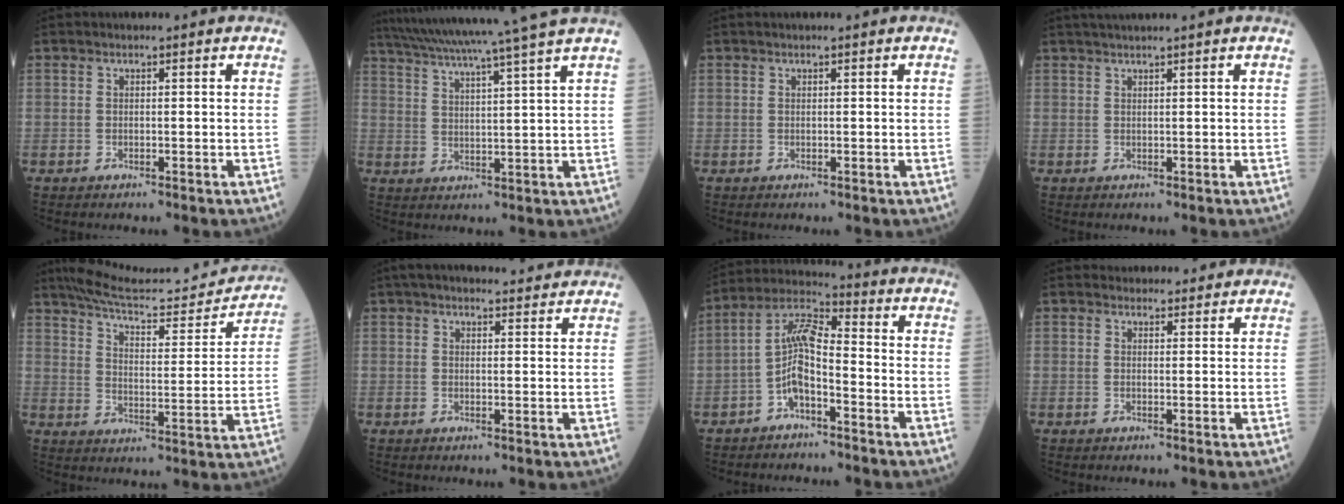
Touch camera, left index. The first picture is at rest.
{"total": 16.7, "force": [14.1, -2.6, 8.6], "torque": [-0.152, -0.011, 0.204]}
{"total": 0.7, "force": [0.6, -0.1, 0.3], "torque": [-0.007, 0.007, 0.014]}
{"total": 3.9, "force": [3.3, -0.8, 2.0], "torque": [-0.022, 0.025, 0.057]}
{"total": 19.8, "force": [18.9, 2.7, 5.3], "torque": [-0.076, -0.040, 0.254]}
{"total": 10.9, "force": [10.0, 1.7, 4.0], "torque": [-0.051, 0.024, 0.125]}
{"total": 6.9, "force": [-2.8, 2.0, 6.0], "torque": [-0.127, 0.020, -0.057]}
{"total": 4.8, "force": [4.5, 1.5, 0.5], "torque": [-0.002, 0.012, 0.055]}